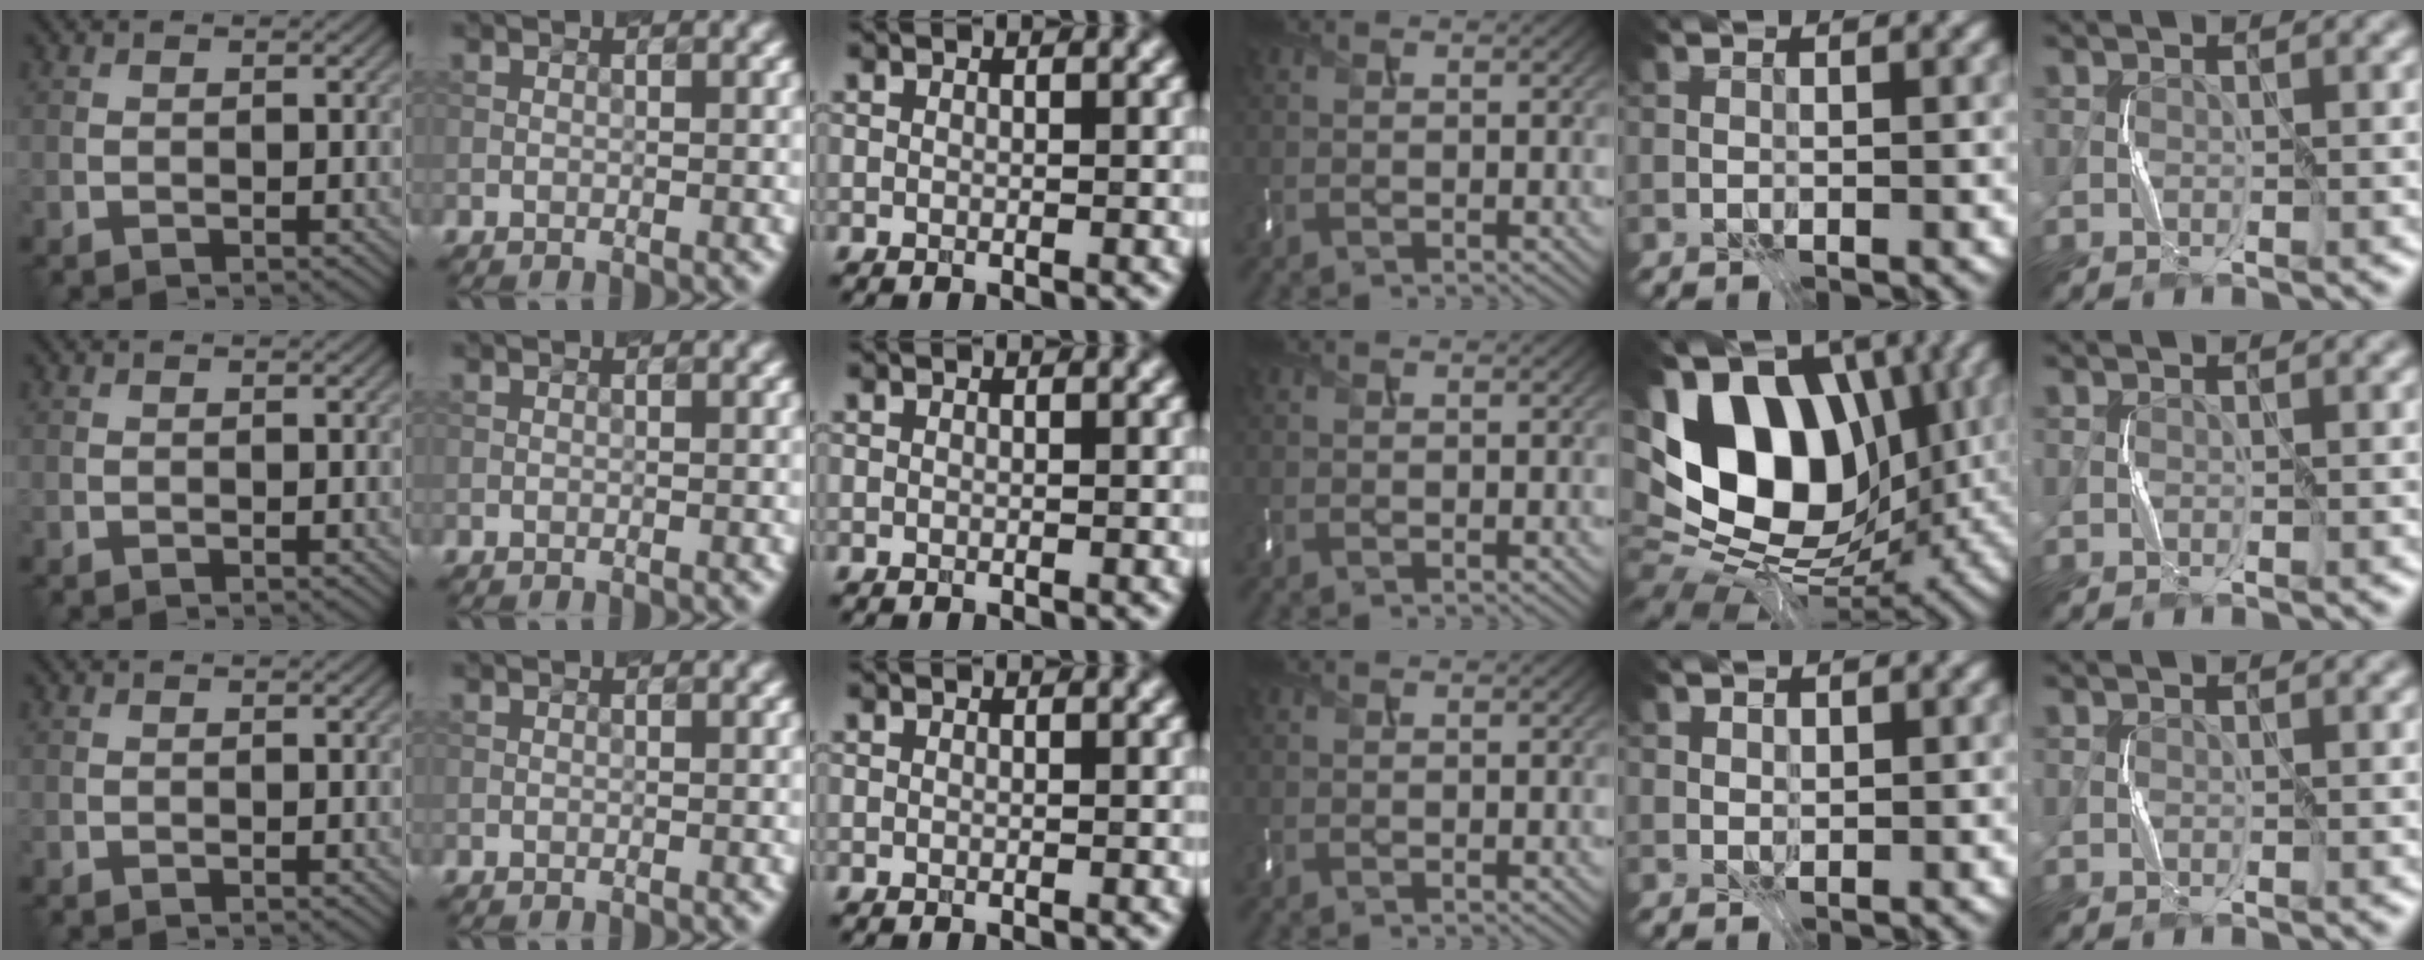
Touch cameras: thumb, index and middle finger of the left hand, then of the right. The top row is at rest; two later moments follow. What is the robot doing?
{"motion": "press", "object": "mouse"}